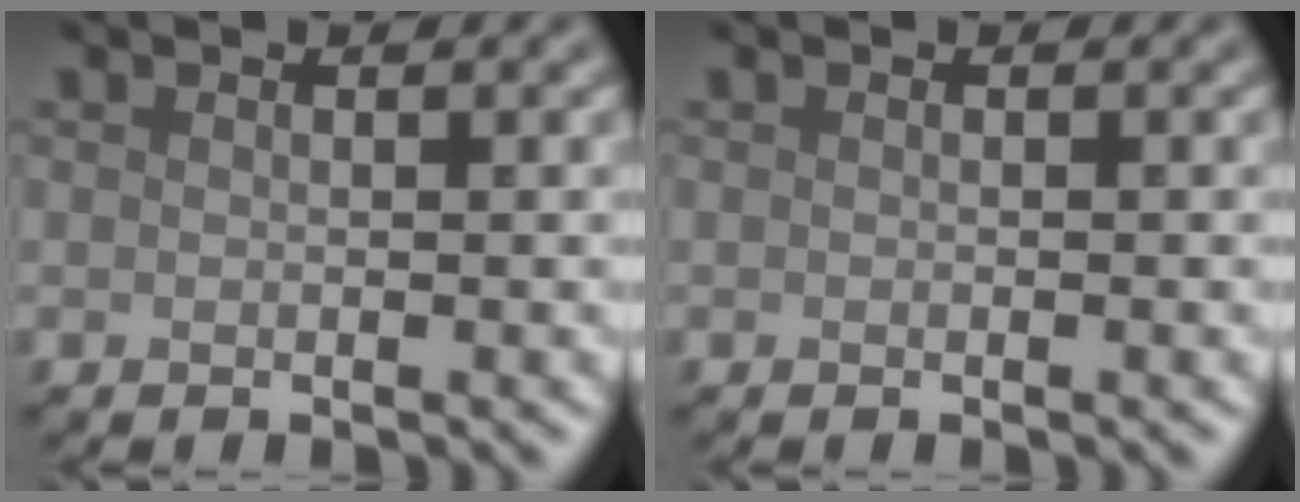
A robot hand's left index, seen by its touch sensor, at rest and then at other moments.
{"total": 0.0}